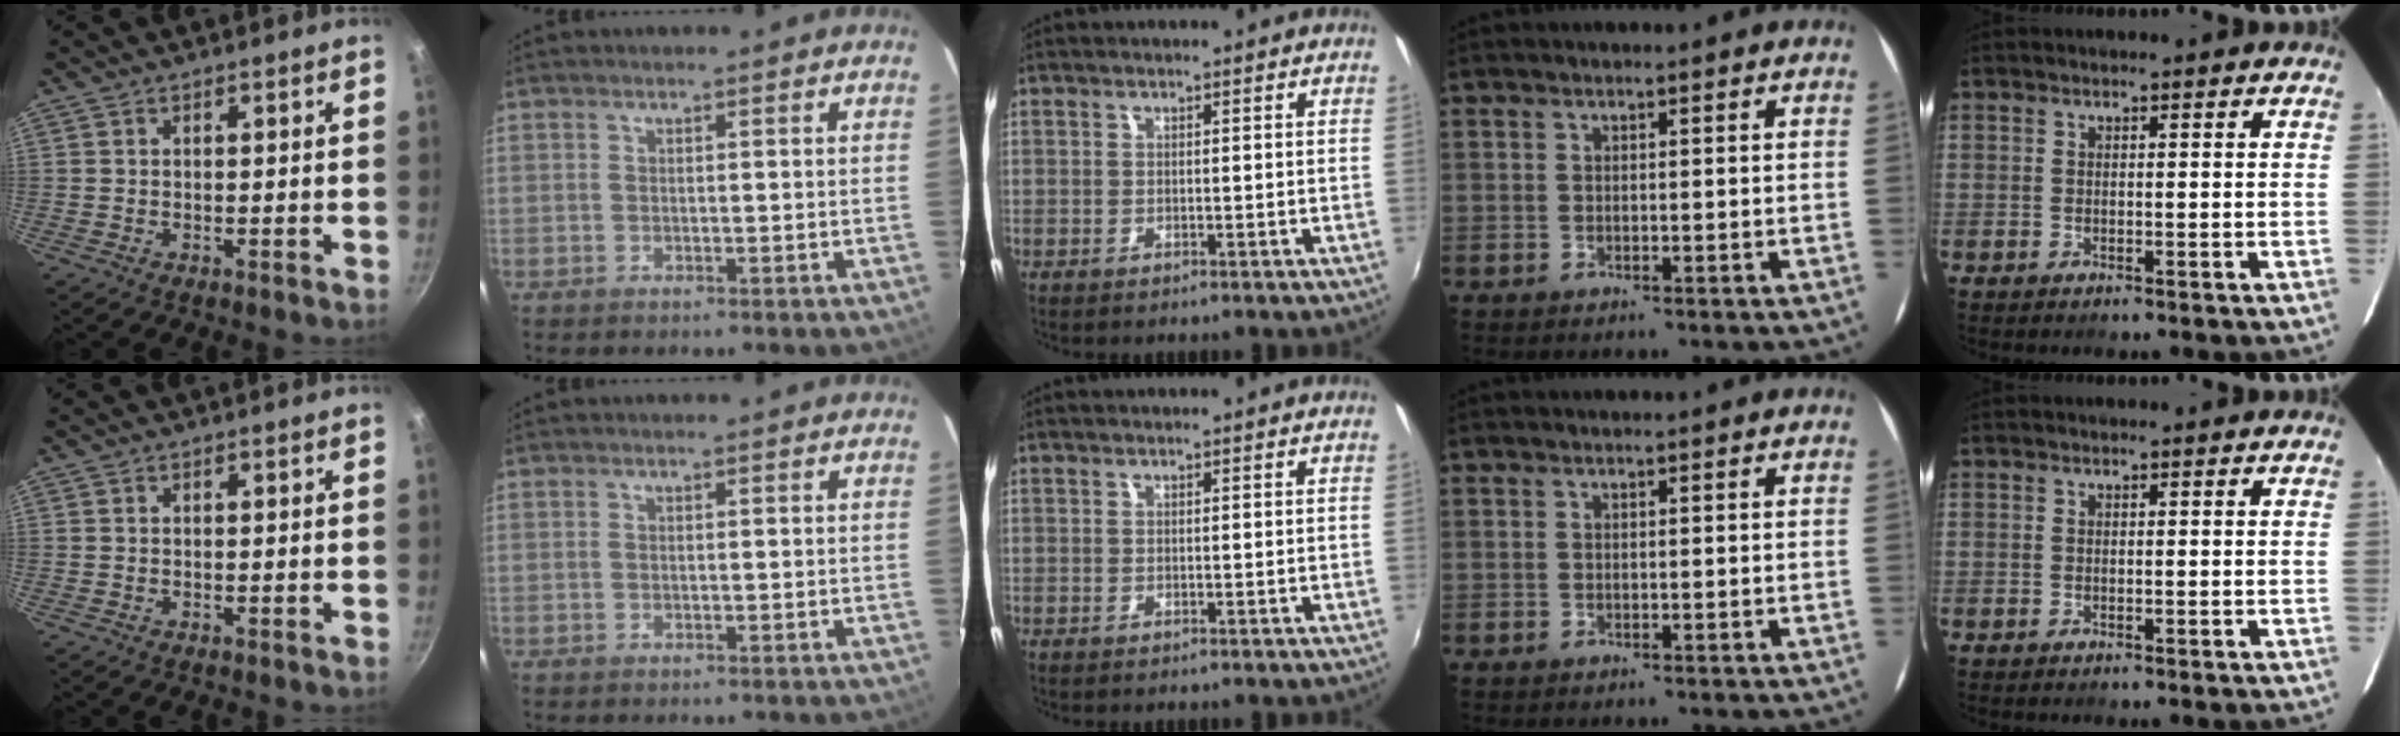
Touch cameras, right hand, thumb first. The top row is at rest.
{}